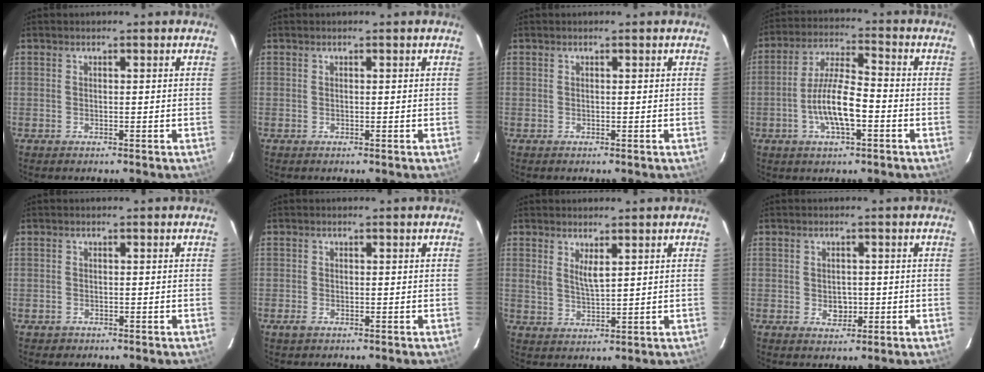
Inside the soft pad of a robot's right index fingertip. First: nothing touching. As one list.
[{"total": 0.0}, {"total": 0.0}, {"total": 9.9, "force": [-3.2, 2.6, 9.1], "torque": [-0.181, 0.003, -0.059]}, {"total": 1.3, "force": [-0.8, 1.0, 0.1], "torque": [-0.004, 0.003, -0.008]}, {"total": 1.5, "force": [-1.0, 0.8, 0.8], "torque": [-0.017, -0.002, -0.019]}, {"total": 3.2, "force": [1.7, 0.8, 2.6], "torque": [-0.049, -0.007, 0.033]}, {"total": 3.2, "force": [-0.6, 2.6, 1.7], "torque": [-0.029, 0.001, -0.005]}]